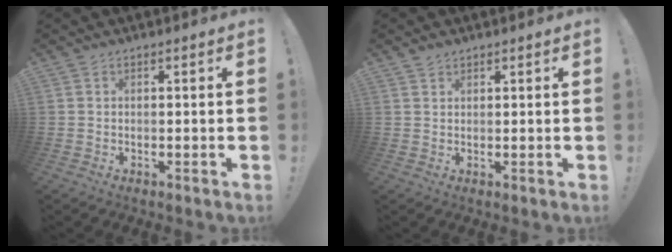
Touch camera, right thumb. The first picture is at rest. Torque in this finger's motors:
{"motor_torque": [-0.02, -0.01, 0.16, 0.03, 0.00]}